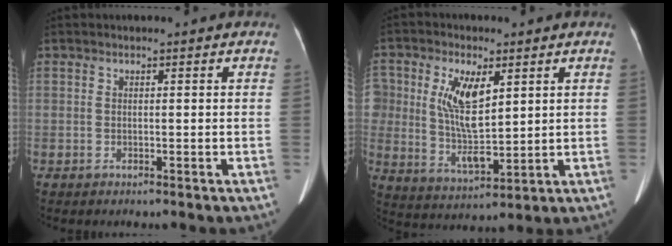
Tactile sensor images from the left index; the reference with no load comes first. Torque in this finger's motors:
{"motor_torque": [0.34, -0.09, 0.26, 0.20]}